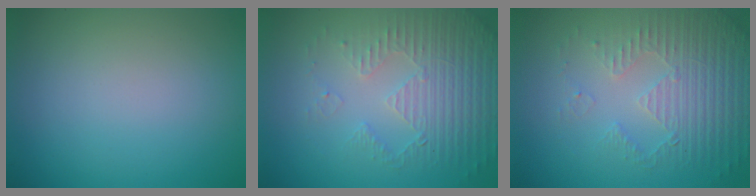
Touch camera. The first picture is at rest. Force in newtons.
{"total": 5.3, "press": 3.5, "slide": 4.0}
{"total": 5.3, "press": 3.5, "slide": 4.0}